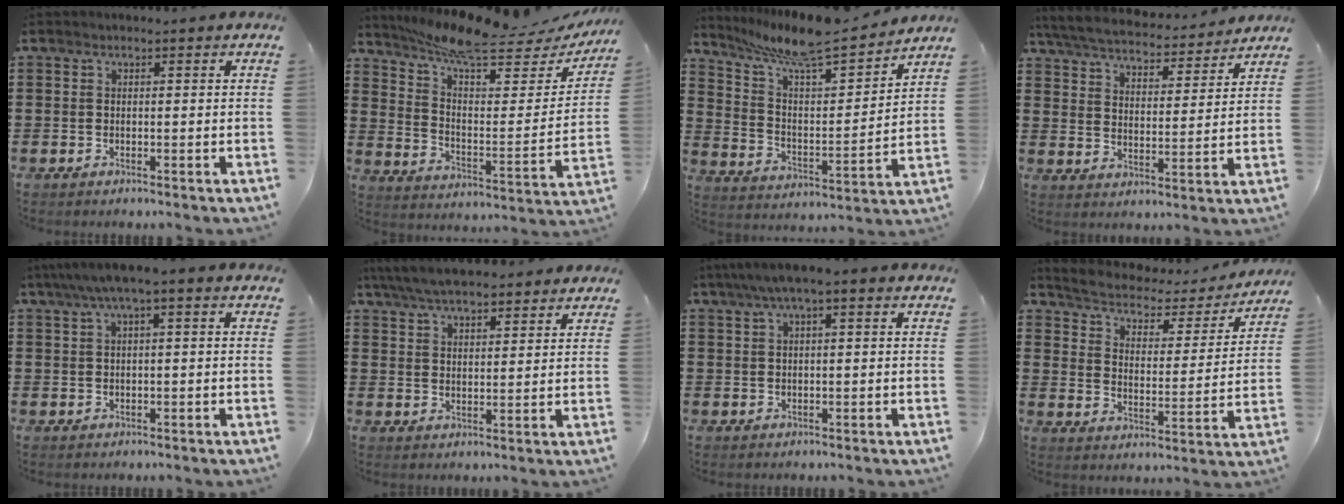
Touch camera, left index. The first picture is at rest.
{"total": 10.3, "force": [8.5, 1.3, 5.8], "torque": [-0.134, -0.055, 0.145]}
{"total": 9.8, "force": [8.8, 1.2, 4.1], "torque": [-0.115, -0.061, 0.151]}
{"total": 5.6, "force": [5.5, 0.3, 1.2], "torque": [-0.051, -0.036, 0.093]}
{"total": 2.7, "force": [0.3, 0.3, 2.7], "torque": [-0.048, 0.002, 0.002]}
{"total": 6.1, "force": [5.6, 1.1, 2.0], "torque": [-0.058, -0.012, 0.105]}
{"total": 2.7, "force": [0.9, 0.4, 2.5], "torque": [-0.048, 0.003, 0.013]}
{"total": 3.0, "force": [2.6, 1.1, 0.9], "torque": [-0.037, -0.023, 0.035]}